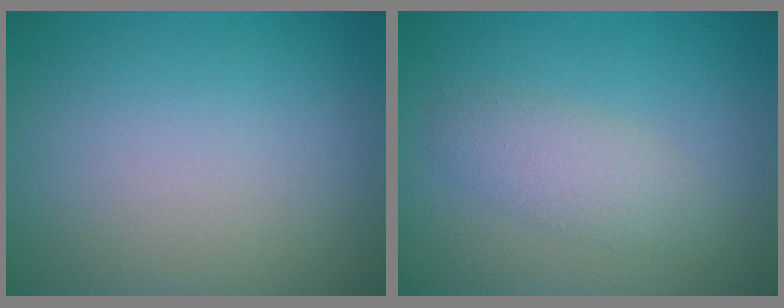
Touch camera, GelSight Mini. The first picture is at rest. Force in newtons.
{"total": 3.7, "press": 3.7, "slide": 0.1}